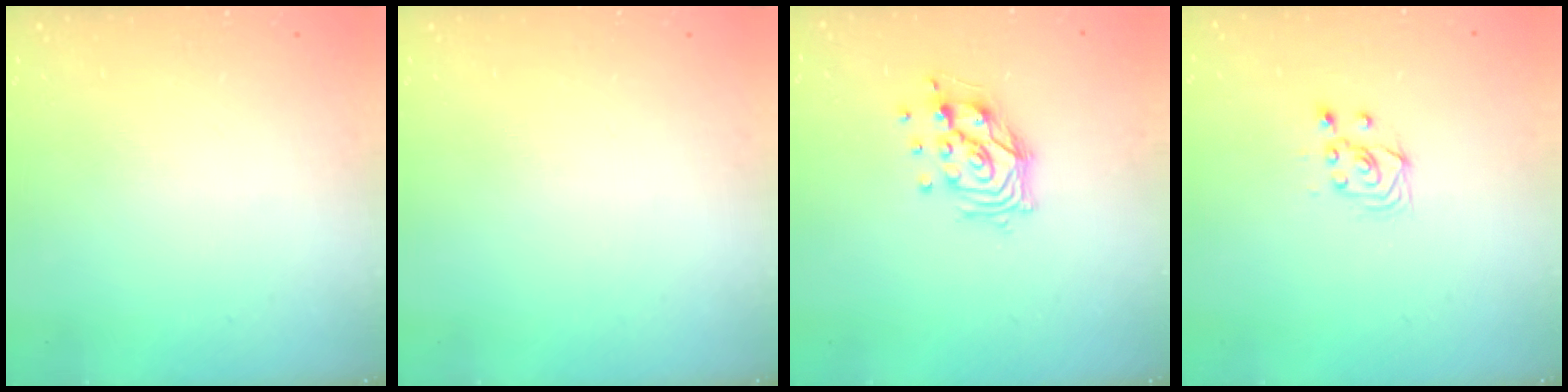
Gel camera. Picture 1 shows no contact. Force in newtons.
{"total": 0.0}
{"total": 10.1, "press": 10.0, "slide": 1.1}
{"total": 3.6, "press": 3.3, "slide": 1.5}